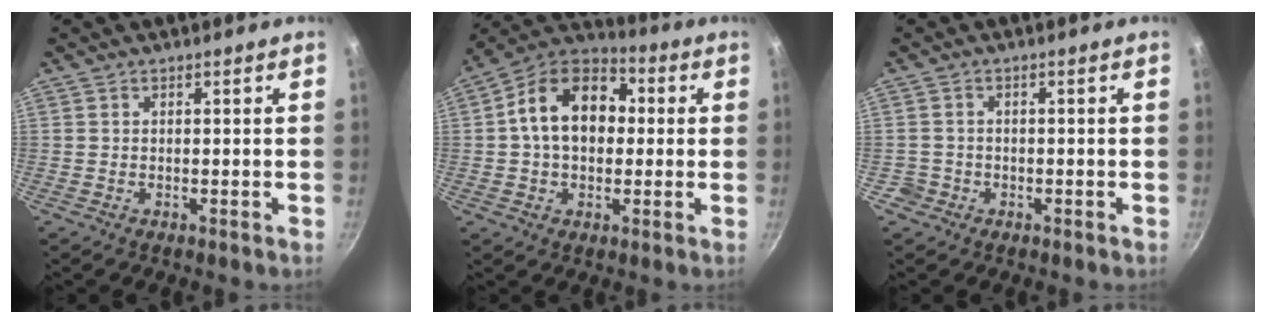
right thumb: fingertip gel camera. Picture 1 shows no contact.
{"total": 15.6, "force": [1.7, 11.1, 10.9], "torque": [-0.144, 0.033, 0.007]}
{"total": 2.3, "force": [-1.0, 2.0, 0.2], "torque": [0.009, 0.023, -0.012]}